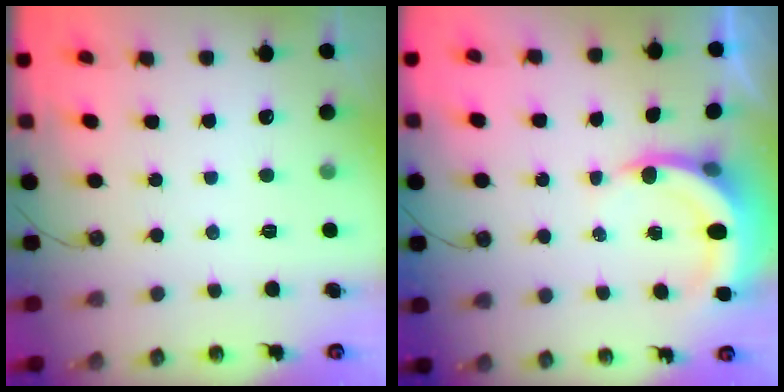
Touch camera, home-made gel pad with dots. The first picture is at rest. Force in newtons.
{"total": 5.6, "press": 5.5, "slide": 0.6}